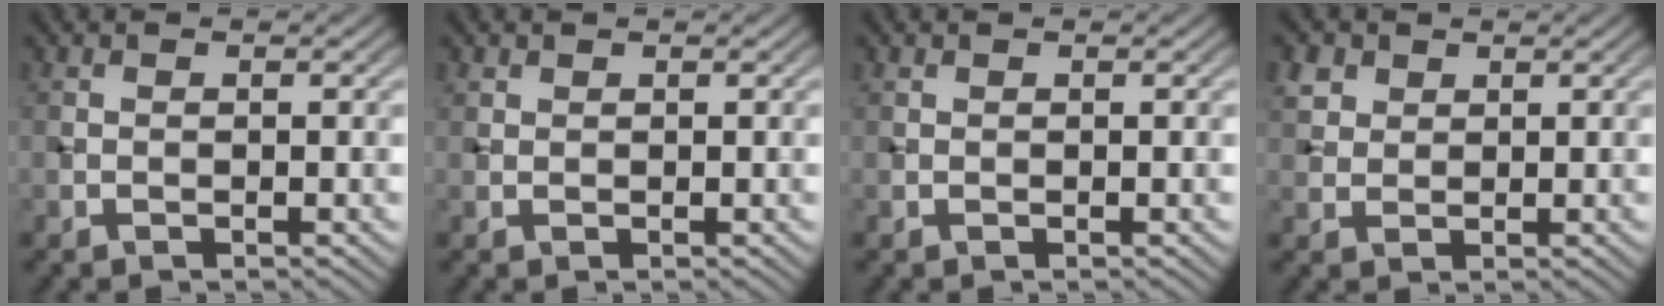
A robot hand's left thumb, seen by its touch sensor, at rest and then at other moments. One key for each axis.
{"total": 0.6, "fx": 0.5, "fy": 0.3, "fz": 0.1, "tx": -0.001, "ty": 0.000, "tz": 0.012}
{"total": 0.0}
{"total": 2.8, "fx": 1.5, "fy": 2.1, "fz": 1.0, "tx": -0.033, "ty": 0.002, "tz": 0.035}